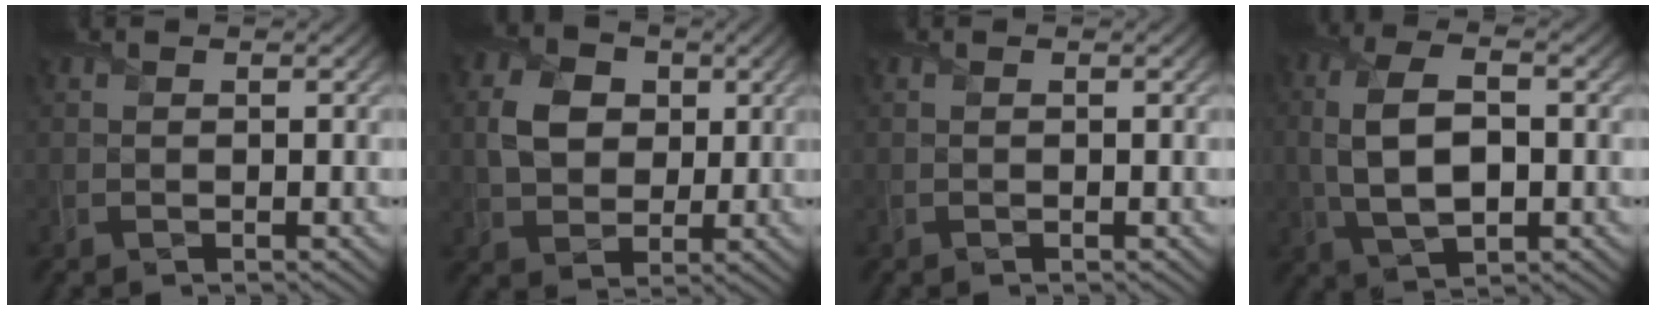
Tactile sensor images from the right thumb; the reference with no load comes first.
{"total": 6.5, "force": [1.2, 5.1, 3.8], "torque": [-0.094, 0.006, 0.015]}
{"total": 0.0}
{"total": 9.1, "force": [-0.2, 4.9, 7.7], "torque": [-0.172, 0.002, -0.005]}